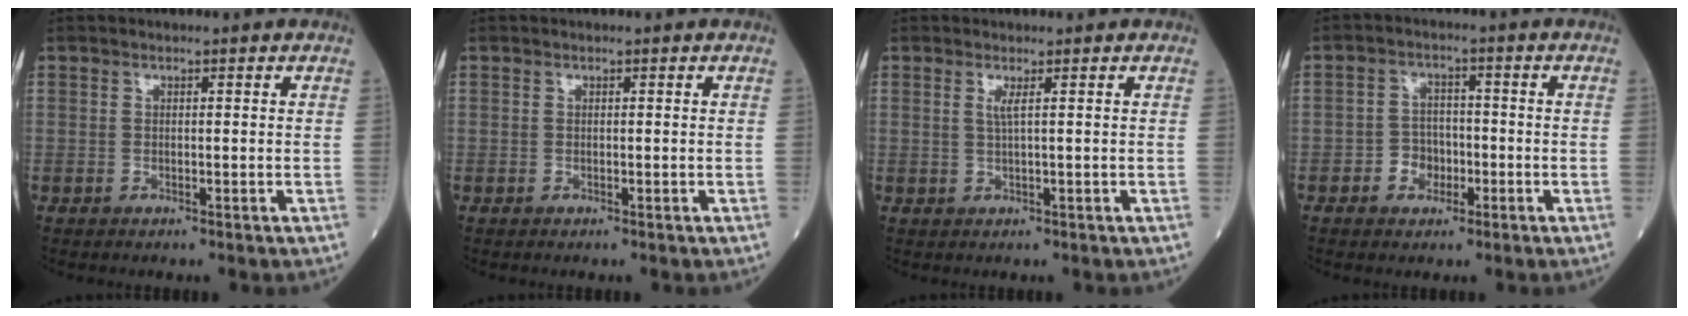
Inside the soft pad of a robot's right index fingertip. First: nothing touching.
{"total": 0.0}
{"total": 1.3, "force": [0.5, -0.3, 1.2], "torque": [-0.031, -0.004, 0.009]}
{"total": 4.0, "force": [-1.5, 3.2, 1.8], "torque": [-0.024, 0.011, -0.027]}